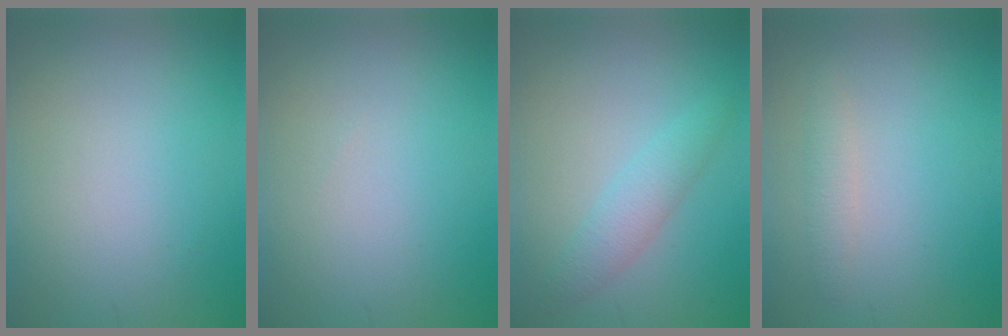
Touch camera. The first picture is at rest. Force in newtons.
{"total": 0.0}
{"total": 2.4, "press": 2.4, "slide": 0.1}
{"total": 1.4, "press": 1.4, "slide": 0.0}